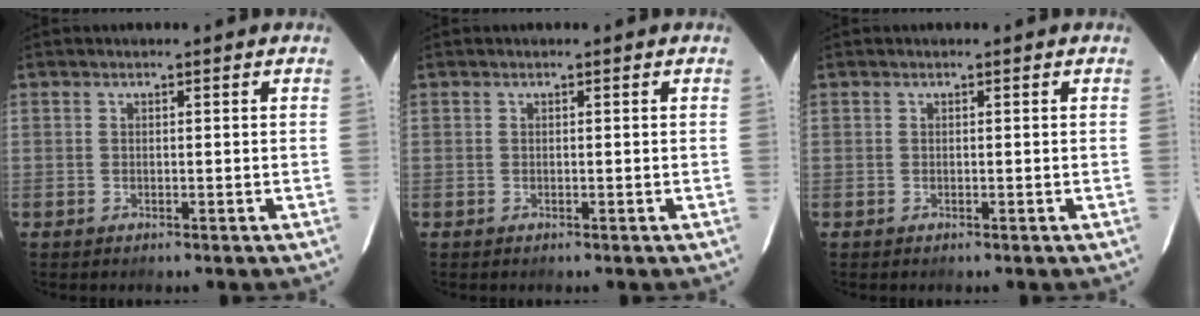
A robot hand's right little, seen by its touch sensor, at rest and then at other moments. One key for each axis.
{"total": 0.0}
{"total": 0.0}